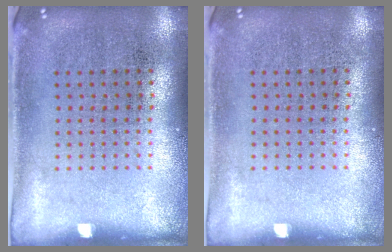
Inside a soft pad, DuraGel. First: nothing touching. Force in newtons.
{"total": 0.0}